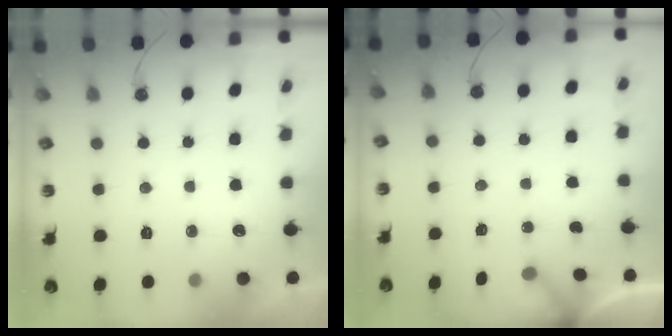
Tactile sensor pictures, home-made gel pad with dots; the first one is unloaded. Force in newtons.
{"total": 2.8, "press": 2.8, "slide": 0.3}